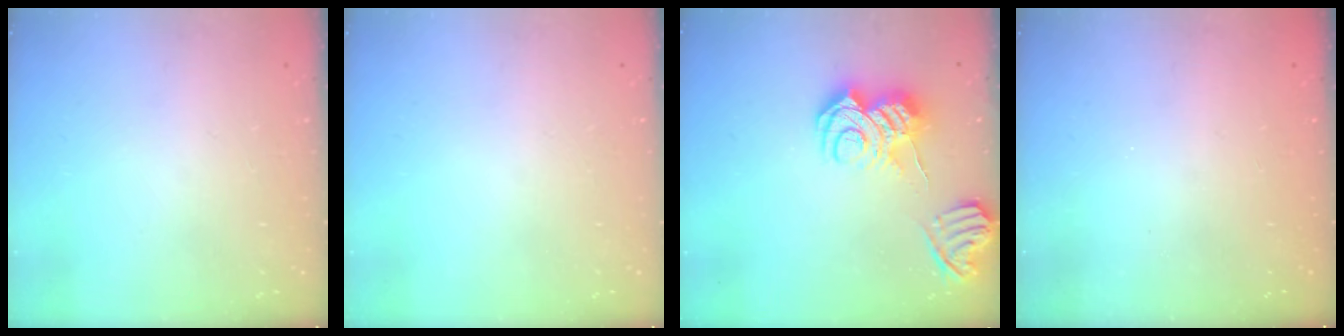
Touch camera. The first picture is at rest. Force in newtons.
{"total": 0.0}
{"total": 11.2, "press": 11.2, "slide": 1.3}
{"total": 2.3, "press": 2.2, "slide": 0.8}